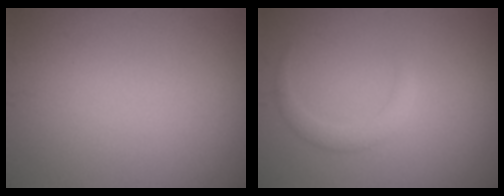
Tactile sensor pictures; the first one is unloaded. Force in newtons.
{"total": 1.7, "press": 1.7, "slide": 0.1}